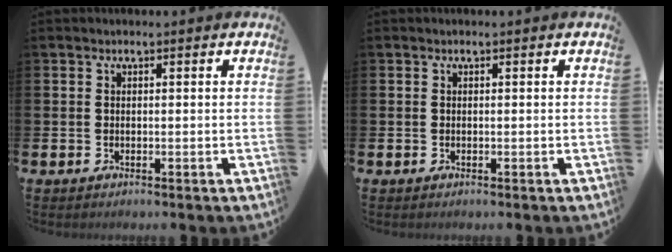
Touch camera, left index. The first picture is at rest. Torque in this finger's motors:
{"motor_torque": [0.07, 0.04, 0.01, 0.02]}